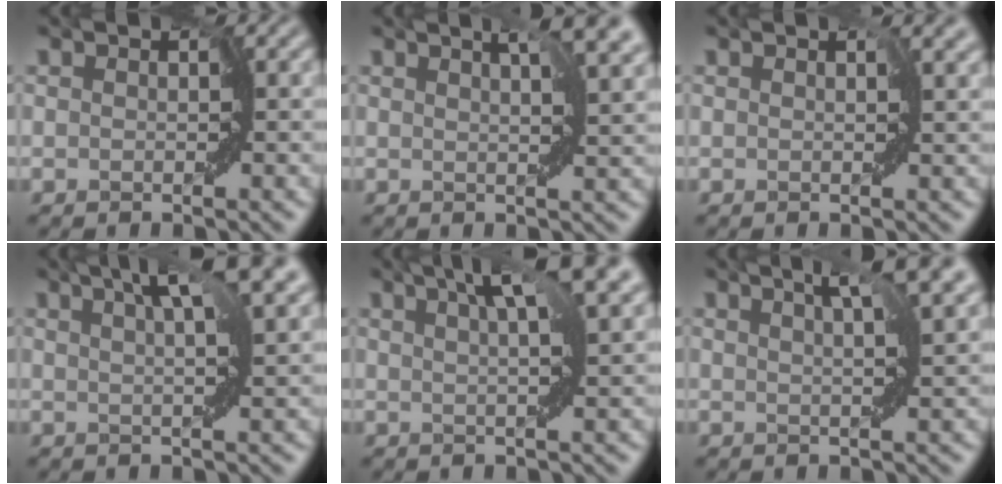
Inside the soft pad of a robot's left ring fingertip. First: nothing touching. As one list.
[{"total": 3.8, "force": [2.5, 0.5, 2.8], "torque": [-0.040, 0.003, 0.044]}, {"total": 1.7, "force": [0.9, 0.8, 1.2], "torque": [-0.014, 0.005, 0.009]}, {"total": 5.6, "force": [3.5, 0.3, 4.3], "torque": [-0.059, 0.019, 0.057]}, {"total": 5.7, "force": [3.5, 0.2, 4.5], "torque": [-0.061, 0.019, 0.058]}, {"total": 3.7, "force": [2.5, -0.1, 2.7], "torque": [-0.047, 0.008, 0.044]}]